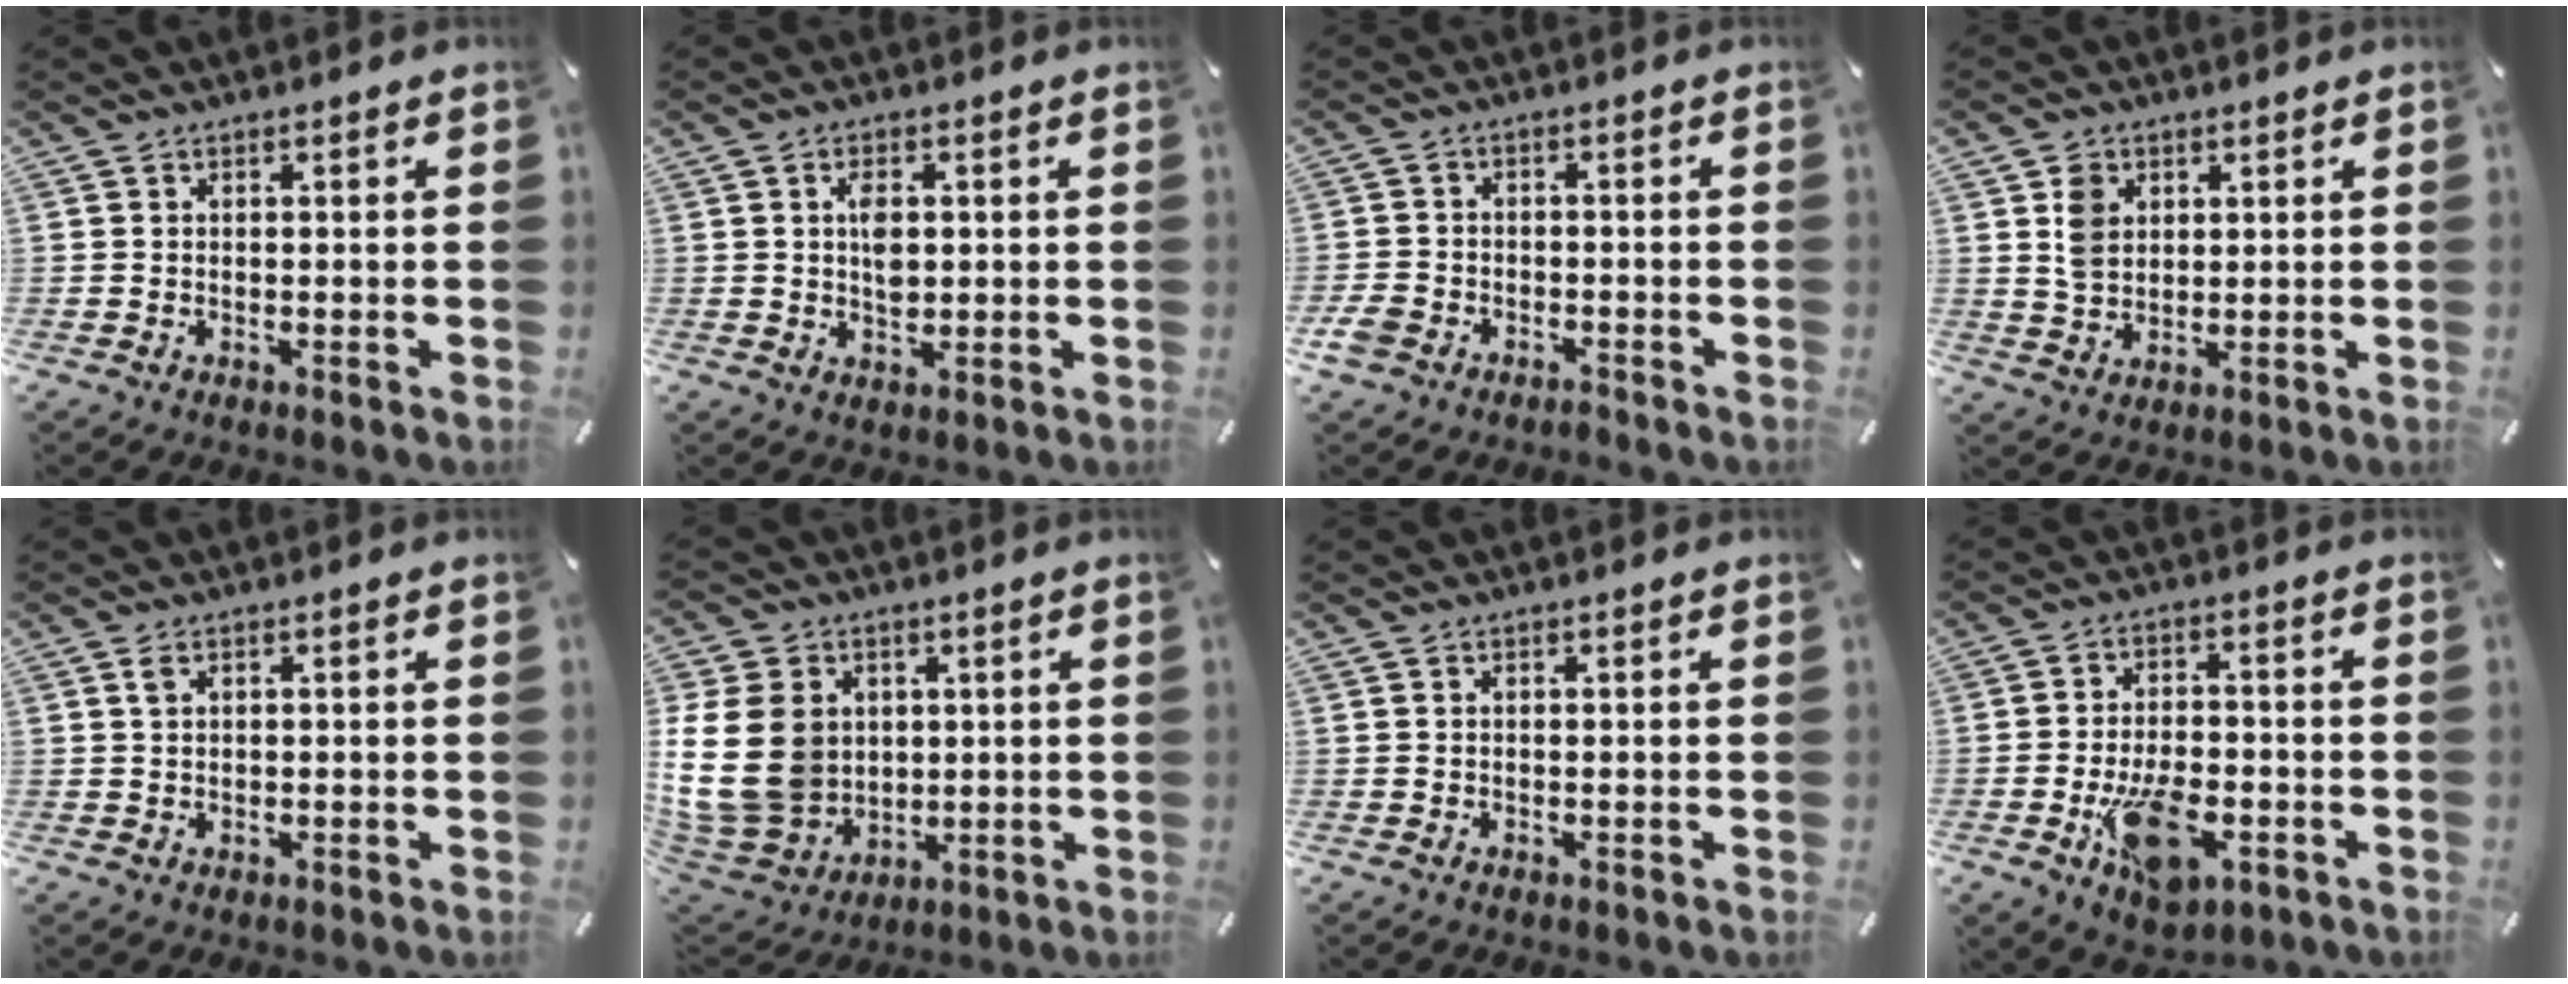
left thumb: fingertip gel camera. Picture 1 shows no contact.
{"total": 4.4, "force": [0.7, 2.7, 3.4], "torque": [-0.064, -0.003, 0.005]}
{"total": 4.3, "force": [-3.0, 2.5, 1.6], "torque": [-0.046, 0.012, -0.062]}
{"total": 5.6, "force": [2.2, 4.7, 2.2], "torque": [-0.039, 0.004, 0.041]}
{"total": 1.7, "force": [0.7, 1.1, 1.2], "torque": [-0.026, 0.003, 0.012]}
{"total": 17.6, "force": [2.4, 14.3, 10.0], "torque": [-0.224, -0.015, 0.045]}
{"total": 0.0}
{"total": 11.9, "force": [-4.6, 6.5, 8.8], "torque": [-0.168, 0.010, -0.078]}